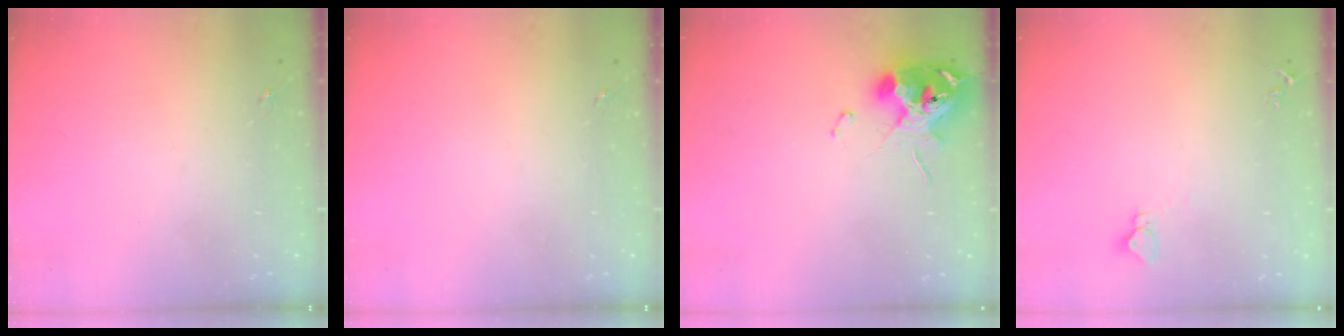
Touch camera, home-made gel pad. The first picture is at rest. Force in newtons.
{"total": 0.0}
{"total": 11.2, "press": 11.2, "slide": 1.3}
{"total": 2.9, "press": 2.9, "slide": 0.1}